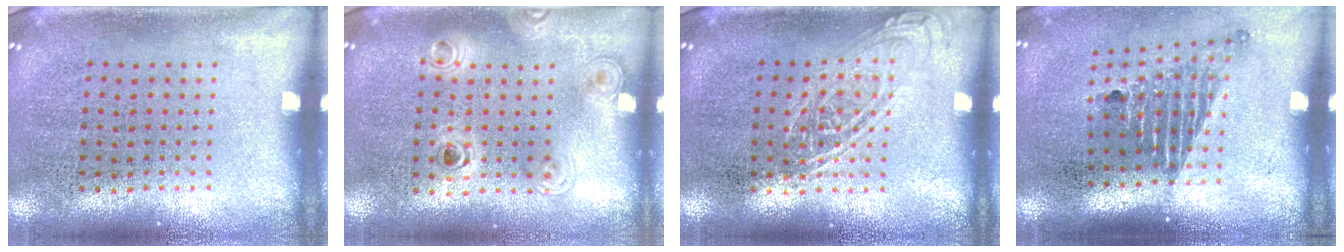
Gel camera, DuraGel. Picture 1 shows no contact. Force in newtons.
{"total": 1.2, "press": 1.1, "slide": 0.6}
{"total": 1.0, "press": 1.0, "slide": 0.1}
{"total": 1.6, "press": 1.1, "slide": 1.2}